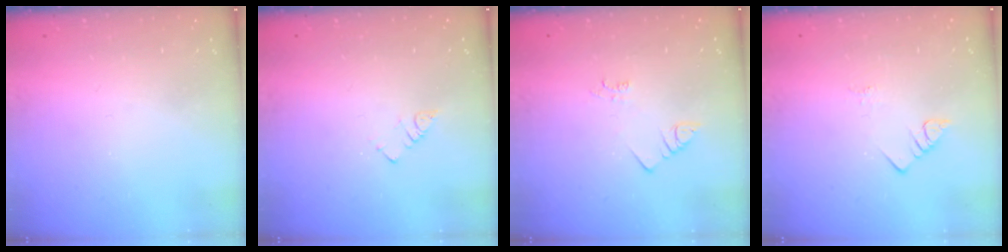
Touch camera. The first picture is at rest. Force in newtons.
{"total": 2.3, "press": 2.3, "slide": 0.4}
{"total": 2.5, "press": 2.5, "slide": 0.5}
{"total": 2.8, "press": 2.8, "slide": 0.4}